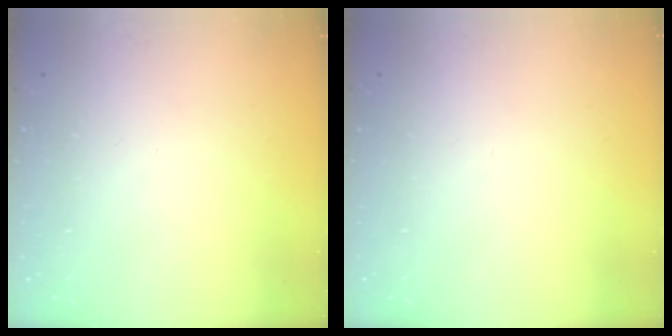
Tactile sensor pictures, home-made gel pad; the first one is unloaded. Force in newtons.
{"total": 0.0}